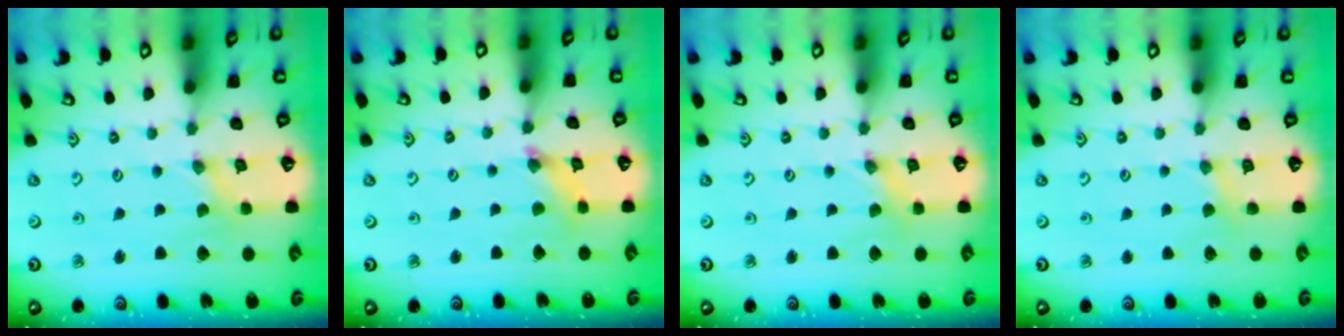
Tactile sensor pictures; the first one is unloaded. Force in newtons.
{"total": 2.5, "press": 2.4, "slide": 0.4}
{"total": 1.0, "press": 1.0, "slide": 0.2}
{"total": 3.7, "press": 3.6, "slide": 0.6}